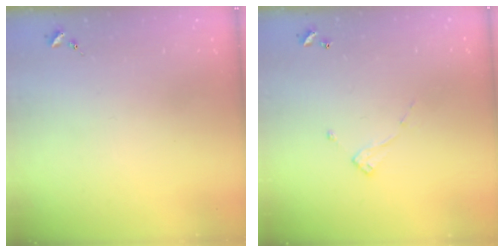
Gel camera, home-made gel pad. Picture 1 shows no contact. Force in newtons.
{"total": 6.5, "press": 6.5, "slide": 0.2}